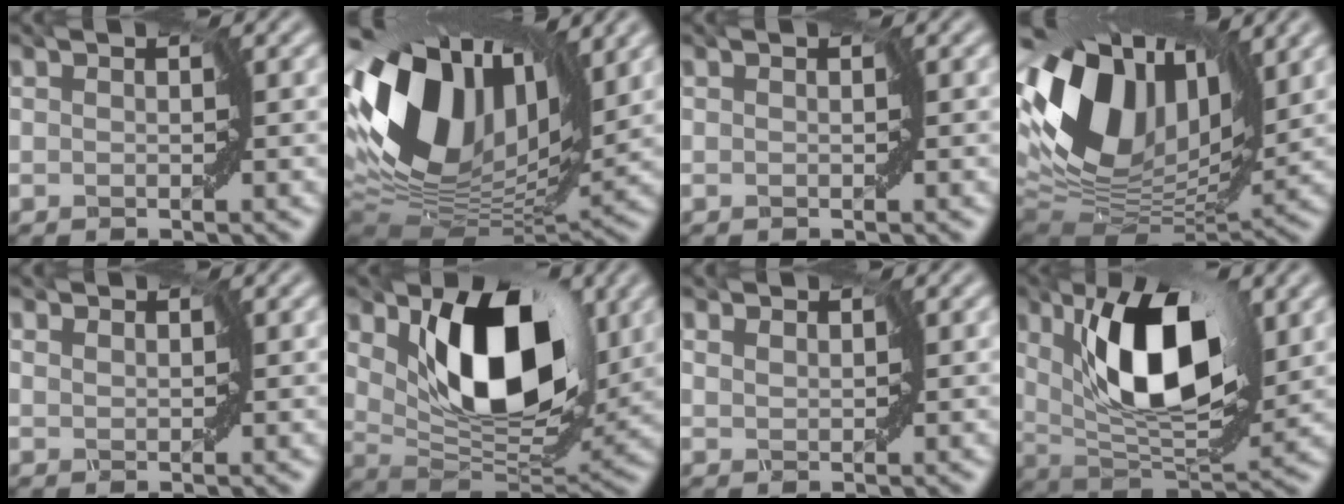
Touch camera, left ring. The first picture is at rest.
{"total": 15.2, "force": [4.1, 9.2, 11.3], "torque": [-0.239, 0.027, 0.057]}
{"total": 0.0}
{"total": 13.7, "force": [4.1, 8.5, 9.9], "torque": [-0.208, 0.023, 0.064]}
{"total": 0.9, "force": [0.8, 0.4, -0.1], "torque": [-0.002, 0.002, 0.010]}
{"total": 10.1, "force": [3.7, 5.5, 7.6], "torque": [-0.125, -0.017, 0.066]}
{"total": 1.1, "force": [1.1, 0.4, -0.2], "torque": [-0.002, 0.001, 0.016]}
{"total": 10.2, "force": [3.0, 4.3, 8.7], "torque": [-0.142, -0.001, 0.047]}